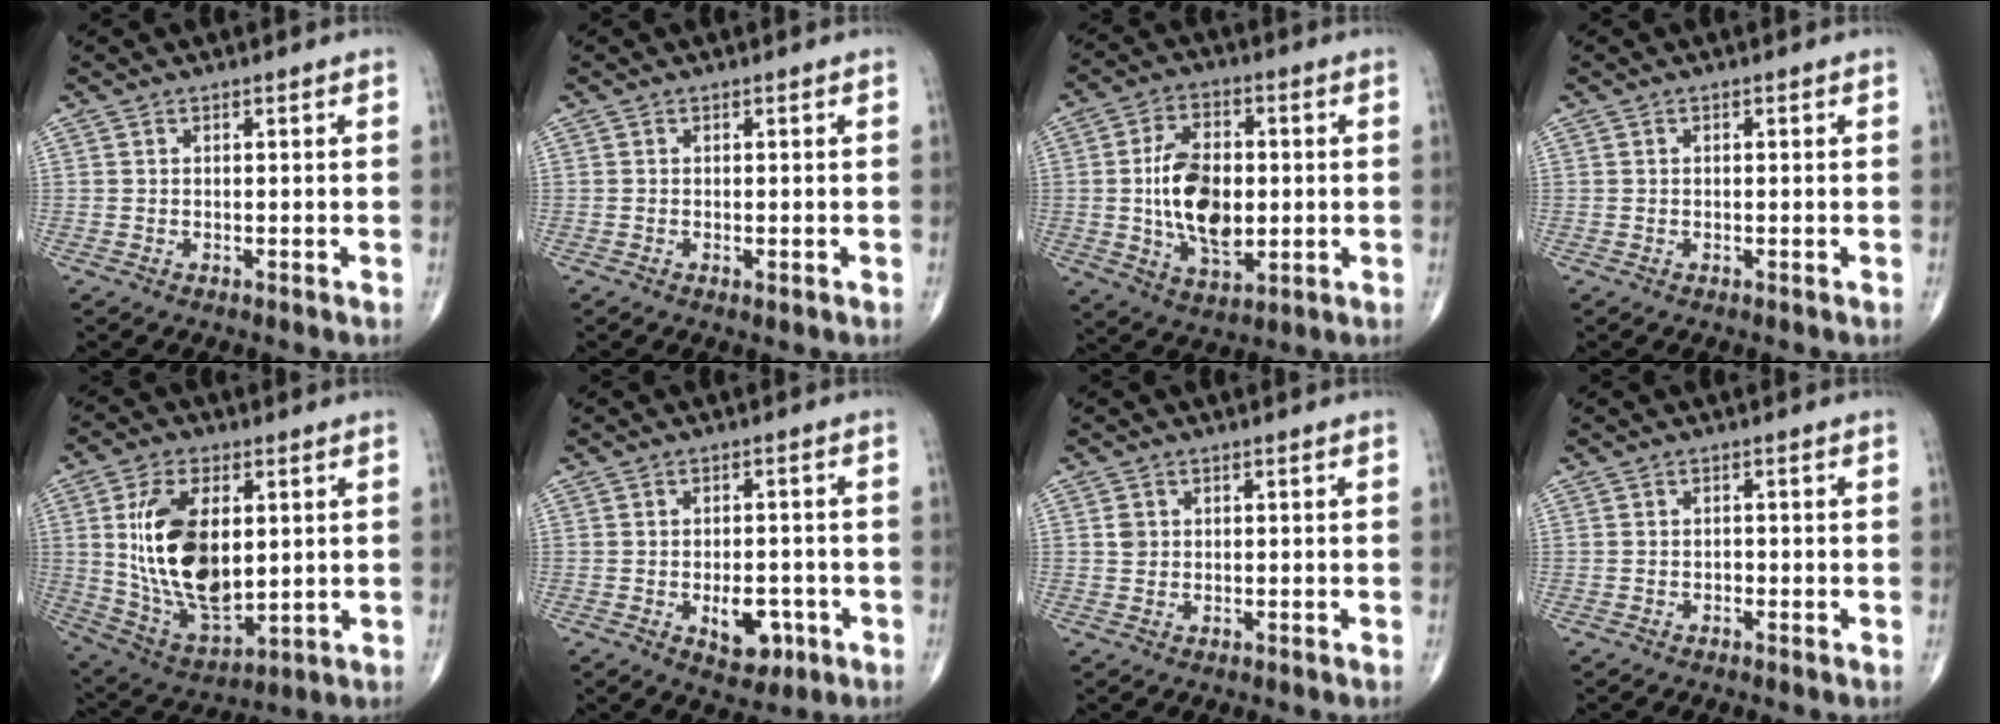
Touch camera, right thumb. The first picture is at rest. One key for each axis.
{"total": 0.7, "fx": -0.2, "fy": 0.3, "fz": 0.6, "tx": -0.011, "ty": -0.003, "tz": -0.003}
{"total": 14.2, "fx": -0.3, "fy": 8.3, "fz": 11.4, "tx": -0.183, "ty": -0.002, "tz": 0.000}
{"total": 0.0}
{"total": 18.9, "fx": 2.7, "fy": 10.3, "fz": 15.7, "tx": -0.281, "ty": -0.018, "tz": 0.064}
{"total": 6.7, "fx": -2.3, "fy": 3.9, "fz": 5.0, "tx": -0.050, "ty": 0.008, "tz": -0.022}
{"total": 1.5, "fx": 0.4, "fy": 1.3, "fz": 0.6, "tx": -0.007, "ty": 0.000, "tz": 0.008}
{"total": 0.6, "fx": -0.4, "fy": 0.4, "fz": 0.3, "tx": -0.002, "ty": 0.002, "tz": -0.010}